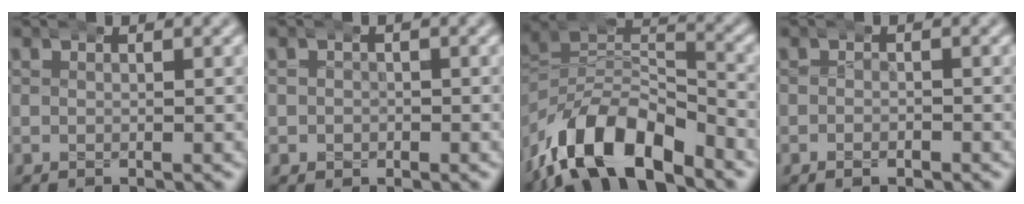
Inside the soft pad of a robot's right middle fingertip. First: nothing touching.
{"total": 1.1, "force": [-0.2, 1.1, -0.2], "torque": [0.005, 0.000, -0.003]}
{"total": 9.8, "force": [-4.9, 5.9, 6.1], "torque": [-0.111, -0.033, -0.071]}
{"total": 1.4, "force": [-0.9, 0.9, 0.6], "torque": [-0.008, -0.002, -0.015]}